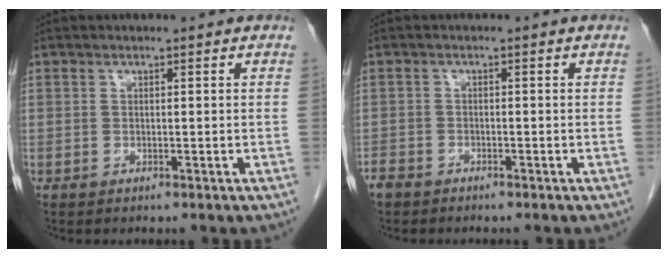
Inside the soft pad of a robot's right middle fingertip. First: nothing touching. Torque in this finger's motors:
{"motor_torque": [0.11, 0.13, 0.00, 0.01]}